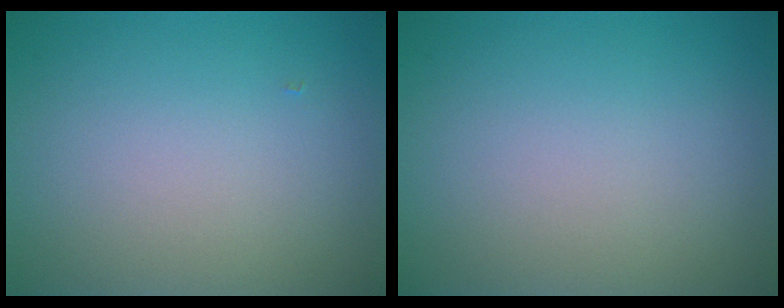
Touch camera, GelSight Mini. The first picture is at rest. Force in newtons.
{"total": 0.0}